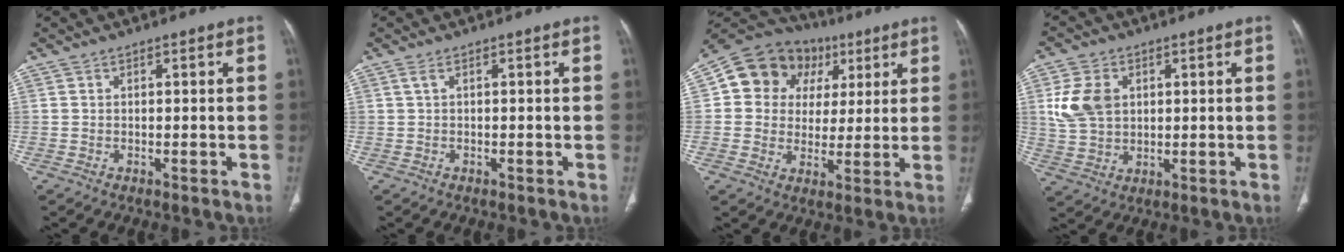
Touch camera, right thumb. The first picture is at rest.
{"total": 0.6, "force": [0.2, 0.1, 0.6], "torque": [-0.012, 0.004, 0.001]}
{"total": 15.5, "force": [4.8, 13.3, 6.4], "torque": [-0.060, 0.021, 0.076]}
{"total": 8.9, "force": [2.2, 6.5, 5.6], "torque": [-0.093, -0.003, 0.048]}